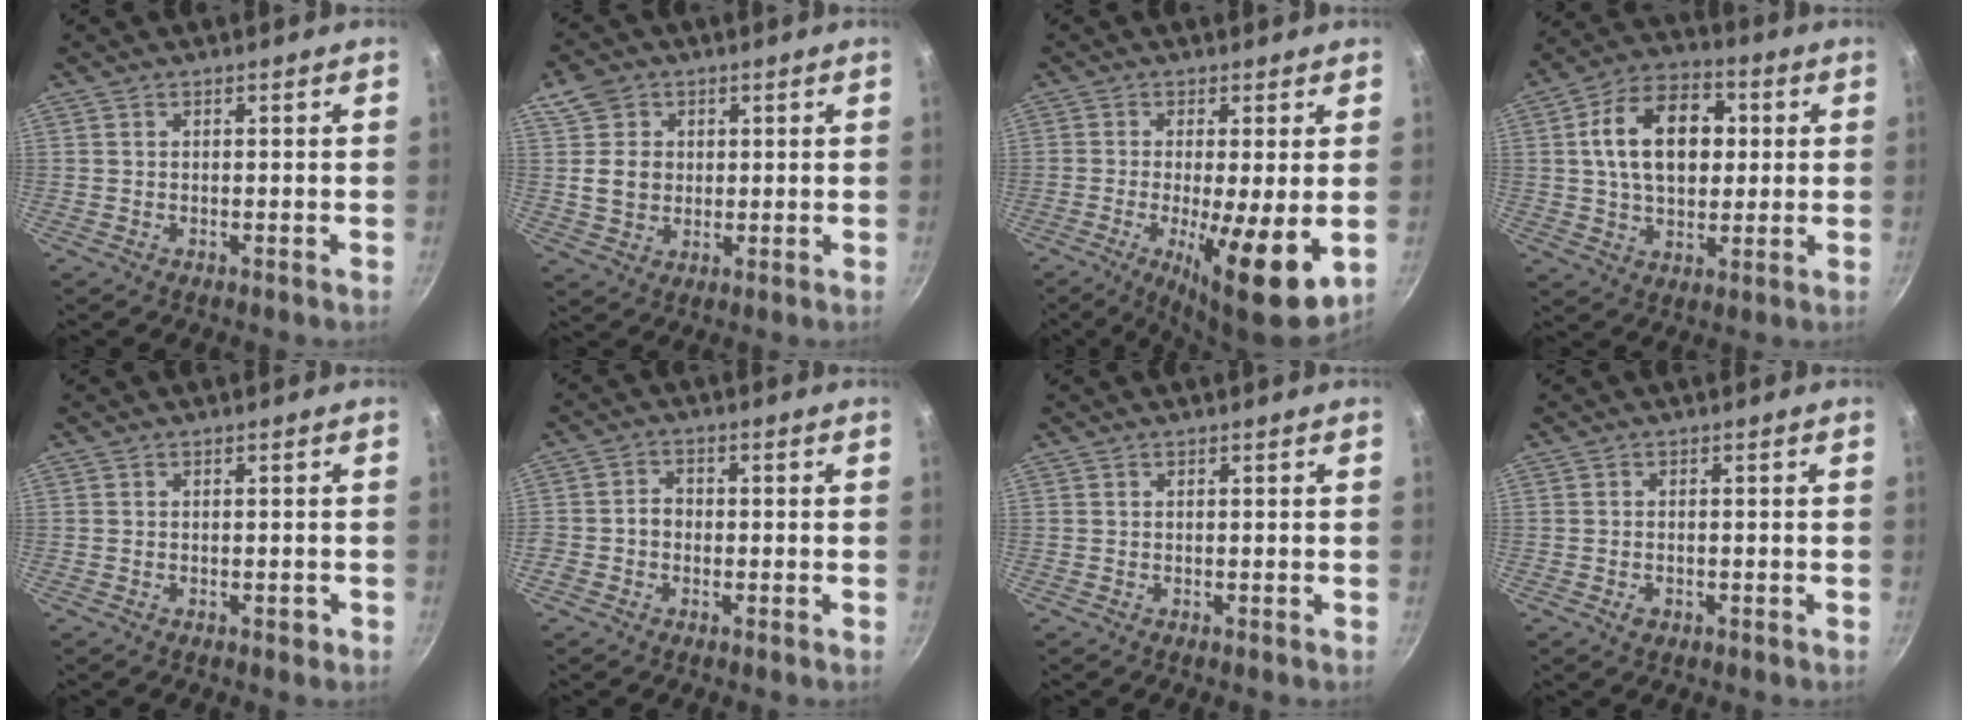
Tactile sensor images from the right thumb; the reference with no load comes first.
{"total": 7.4, "force": [1.9, 6.4, 3.4], "torque": [-0.028, -0.010, 0.032]}
{"total": 12.5, "force": [-2.0, 2.8, 12.0], "torque": [-0.191, -0.013, -0.027]}
{"total": 16.3, "force": [2.7, 11.0, 11.8], "torque": [-0.161, 0.017, 0.033]}
{"total": 1.0, "force": [-0.5, 0.6, 0.7], "torque": [-0.005, 0.006, -0.005]}
{"total": 3.3, "force": [-0.9, 2.8, 1.4], "torque": [-0.008, 0.015, -0.021]}
{"total": 0.0}
{"total": 1.8, "force": [-0.8, 1.2, 1.1], "torque": [-0.020, 0.004, -0.012]}